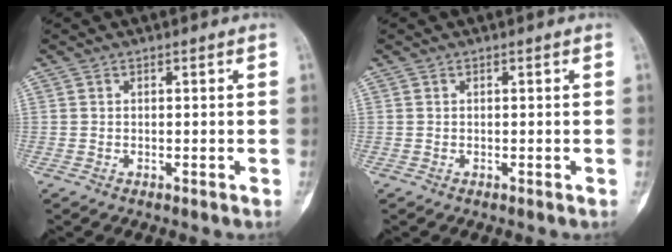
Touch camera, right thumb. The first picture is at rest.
{"total": 0.0}